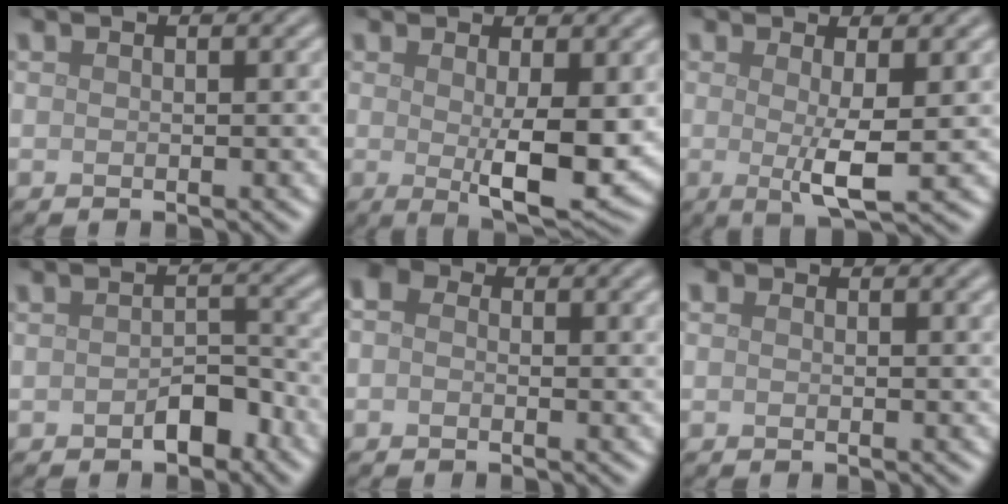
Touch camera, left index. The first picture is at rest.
{"total": 5.6, "force": [0.0, 1.2, 5.5], "torque": [-0.087, -0.017, 0.006]}
{"total": 3.7, "force": [0.0, 0.5, 3.6], "torque": [-0.063, -0.013, 0.002]}
{"total": 2.7, "force": [-1.5, 1.4, 1.7], "torque": [-0.023, 0.006, -0.025]}
{"total": 3.0, "force": [0.4, 2.3, 2.0], "torque": [-0.033, 0.011, -0.019]}
{"total": 0.9, "force": [0.3, 0.5, 0.6], "torque": [-0.007, -0.001, -0.005]}